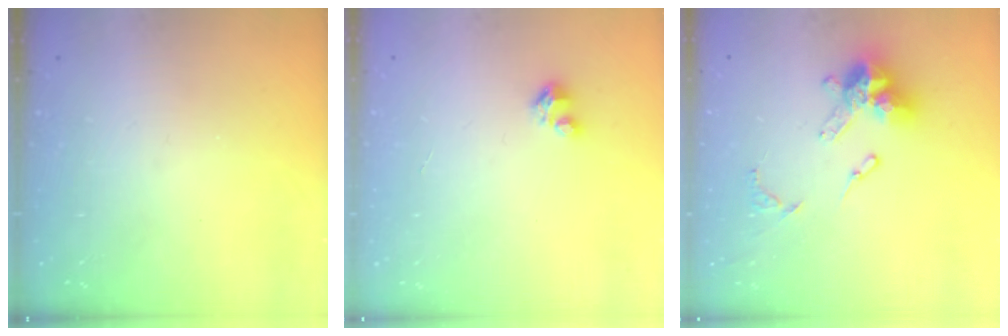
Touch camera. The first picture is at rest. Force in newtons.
{"total": 1.6, "press": 1.6, "slide": 0.1}
{"total": 14.2, "press": 14.1, "slide": 1.3}